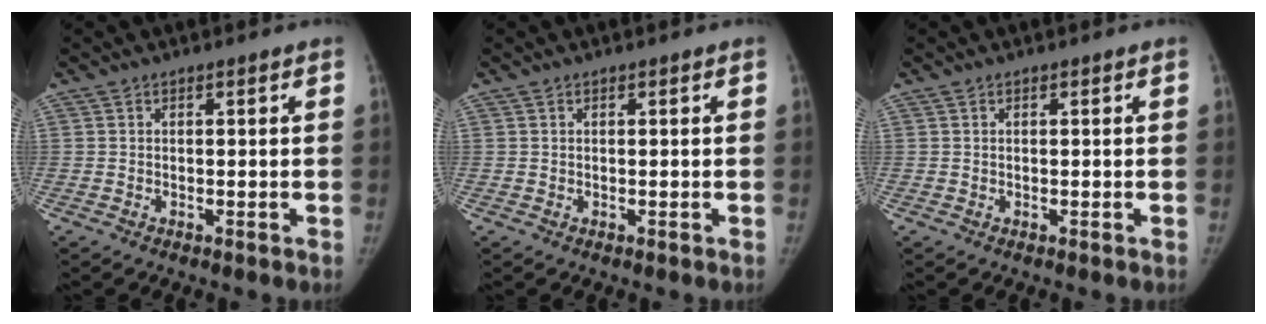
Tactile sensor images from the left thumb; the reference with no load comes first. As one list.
[{"total": 0.0}, {"total": 0.0}]